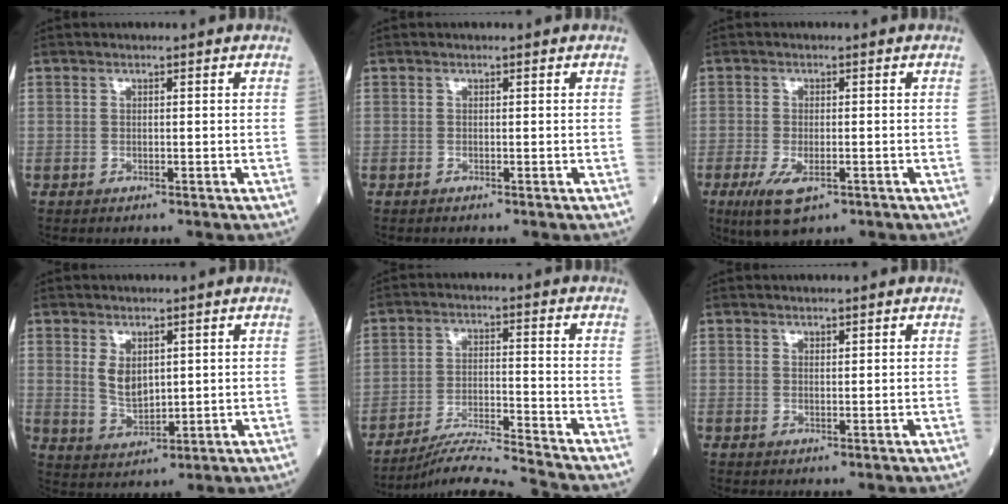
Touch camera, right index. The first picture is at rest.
{"total": 0.0}
{"total": 5.5, "force": [-2.6, 2.1, 4.4], "torque": [-0.089, -0.013, -0.035]}
{"total": 4.5, "force": [1.6, 2.5, 3.4], "torque": [-0.070, -0.007, 0.042]}
{"total": 8.5, "force": [-7.9, -2.6, 1.7], "torque": [-0.028, -0.014, -0.145]}
{"total": 0.7, "force": [0.6, 0.2, 0.2], "torque": [-0.005, -0.003, 0.010]}